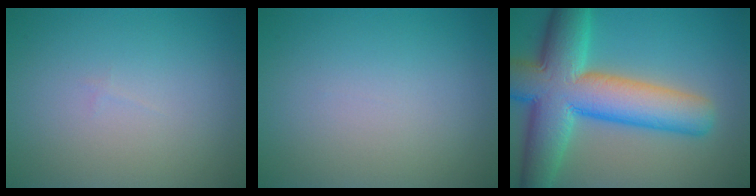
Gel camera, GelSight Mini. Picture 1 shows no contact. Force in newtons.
{"total": 0.0}
{"total": 12.4, "press": 12.4, "slide": 0.6}